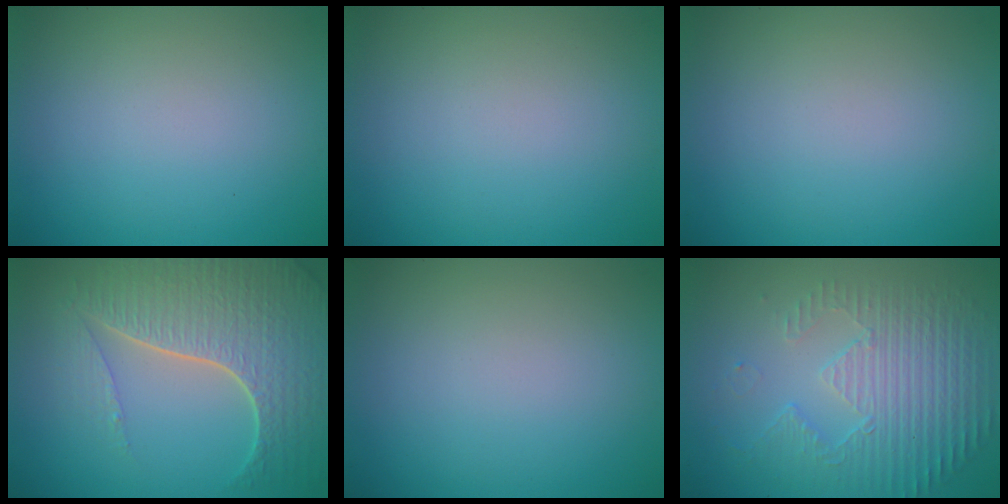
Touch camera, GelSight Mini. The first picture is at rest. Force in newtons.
{"total": 0.0}
{"total": 0.0}
{"total": 7.6, "press": 5.5, "slide": 5.2}
{"total": 0.0}
{"total": 5.6, "press": 3.5, "slide": 4.3}